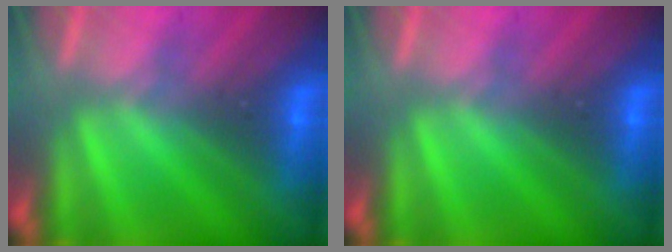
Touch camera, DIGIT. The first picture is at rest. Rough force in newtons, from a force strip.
{"total": 0.0}